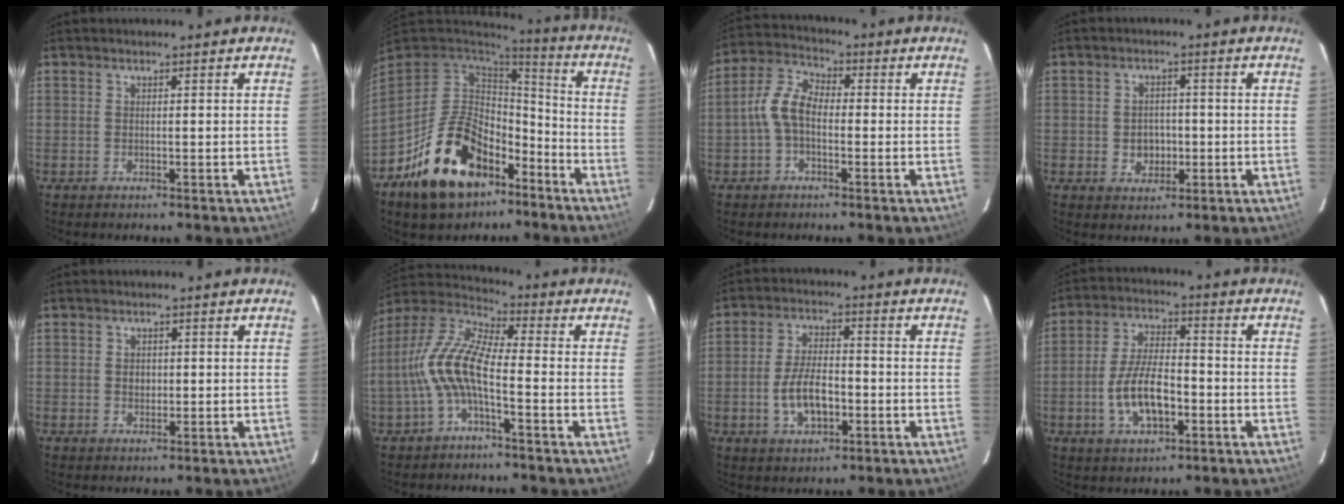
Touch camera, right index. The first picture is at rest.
{"total": 20.0, "force": [-11.0, 12.0, 11.7], "torque": [-0.248, 0.015, -0.162]}
{"total": 6.9, "force": [-1.3, 4.1, 5.4], "torque": [-0.117, 0.021, -0.030]}
{"total": 4.3, "force": [-0.7, 3.7, 2.1], "torque": [-0.039, 0.005, -0.004]}
{"total": 1.8, "force": [-0.1, 1.6, 0.8], "torque": [-0.012, 0.003, -0.003]}
{"total": 11.1, "force": [-3.0, 3.2, 10.2], "torque": [-0.221, 0.013, -0.063]}
{"total": 8.3, "force": [-2.5, 4.0, 6.8], "torque": [-0.137, 0.001, -0.039]}
{"total": 10.4, "force": [-3.3, 4.7, 8.7], "torque": [-0.175, 0.003, -0.053]}